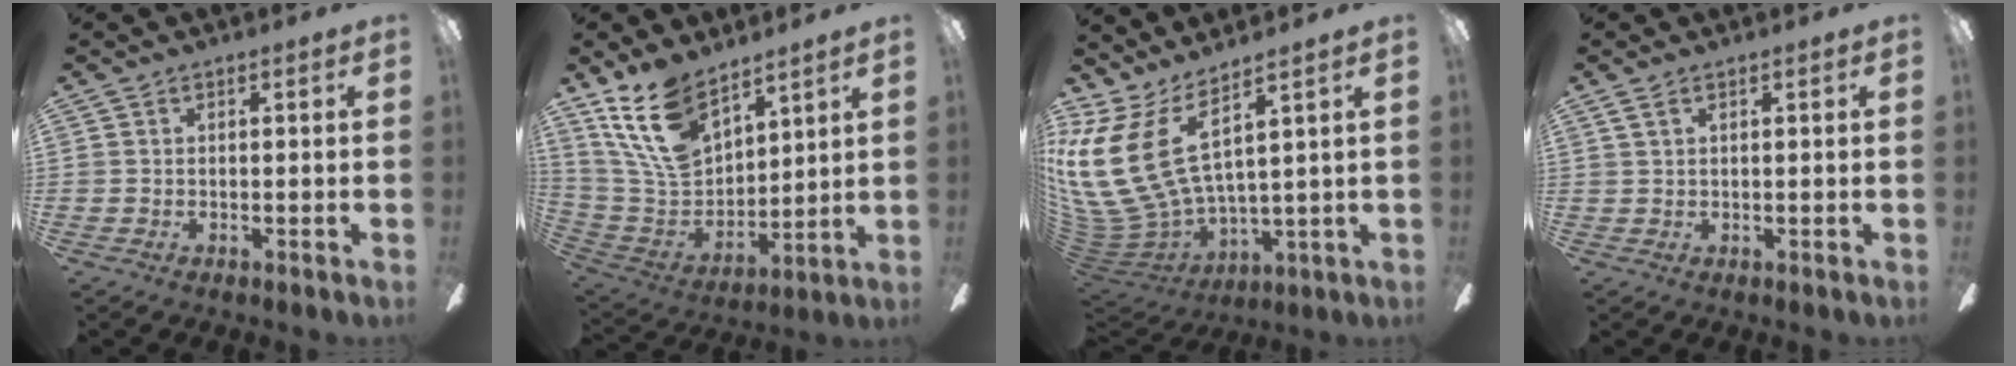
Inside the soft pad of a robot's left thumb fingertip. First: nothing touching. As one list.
[{"total": 17.0, "force": [11.7, 8.5, 9.0], "torque": [-0.209, -0.057, 0.221]}, {"total": 18.4, "force": [7.8, 9.1, 14.0], "torque": [-0.333, -0.063, 0.146]}, {"total": 1.9, "force": [1.2, 0.8, 1.2], "torque": [-0.027, 0.002, 0.021]}]